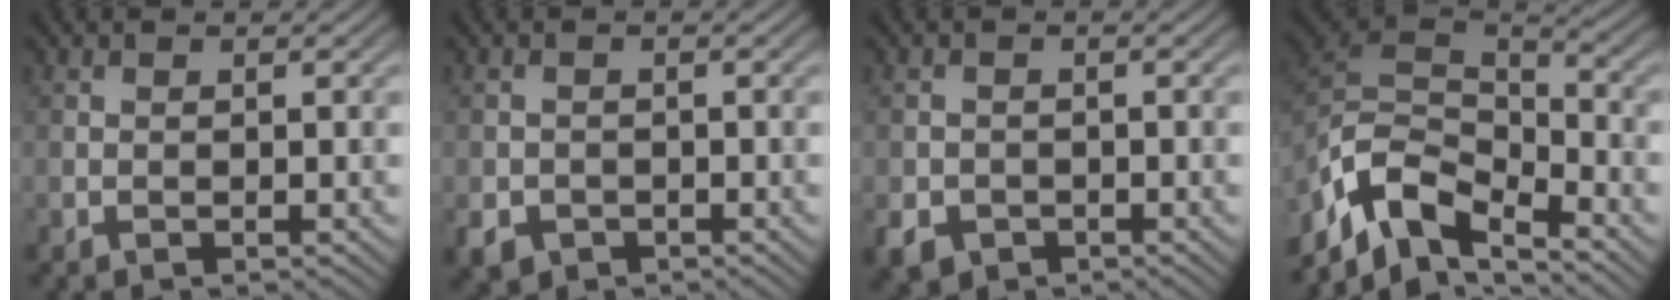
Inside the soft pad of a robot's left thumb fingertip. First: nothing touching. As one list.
[{"total": 2.8, "force": [-1.4, 2.1, 0.9], "torque": [-0.023, -0.011, -0.032]}, {"total": 3.1, "force": [-1.7, 2.4, 1.1], "torque": [-0.029, -0.011, -0.037]}, {"total": 11.1, "force": [-6.5, 5.1, 7.4], "torque": [-0.163, -0.005, -0.135]}]